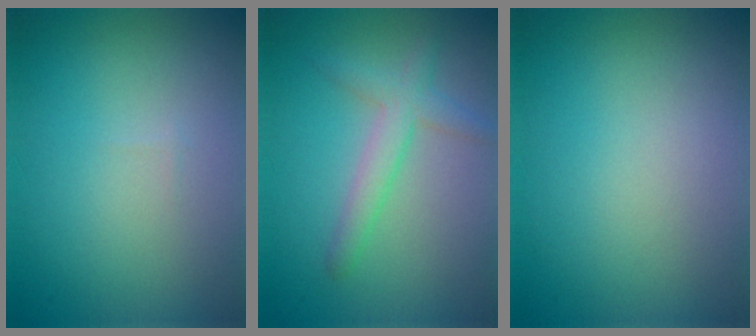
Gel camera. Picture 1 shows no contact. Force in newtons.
{"total": 2.8, "press": 2.8, "slide": 0.1}
{"total": 0.0}